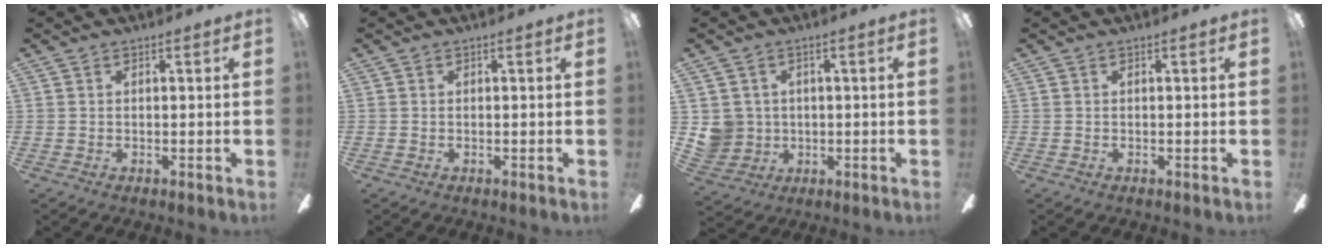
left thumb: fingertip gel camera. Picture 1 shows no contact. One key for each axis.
{"total": 0.0}
{"total": 5.8, "fx": 0.9, "fy": 5.6, "fz": 0.7, "tx": -0.022, "ty": 0.002, "tz": 0.022}
{"total": 0.0}